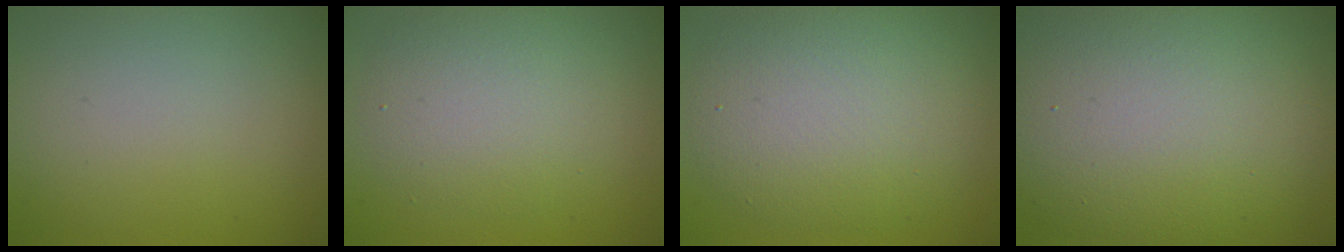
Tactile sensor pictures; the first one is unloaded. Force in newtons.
{"total": 4.4, "press": 4.4, "slide": 0.3}
{"total": 7.6, "press": 7.6, "slide": 0.6}
{"total": 14.7, "press": 14.7, "slide": 0.9}